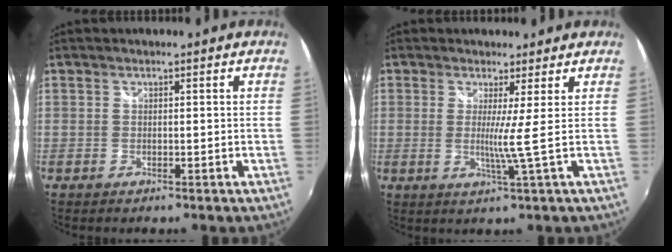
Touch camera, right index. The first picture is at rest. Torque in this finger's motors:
{"motor_torque": [-0.15, 0.03, 0.00, 0.03]}